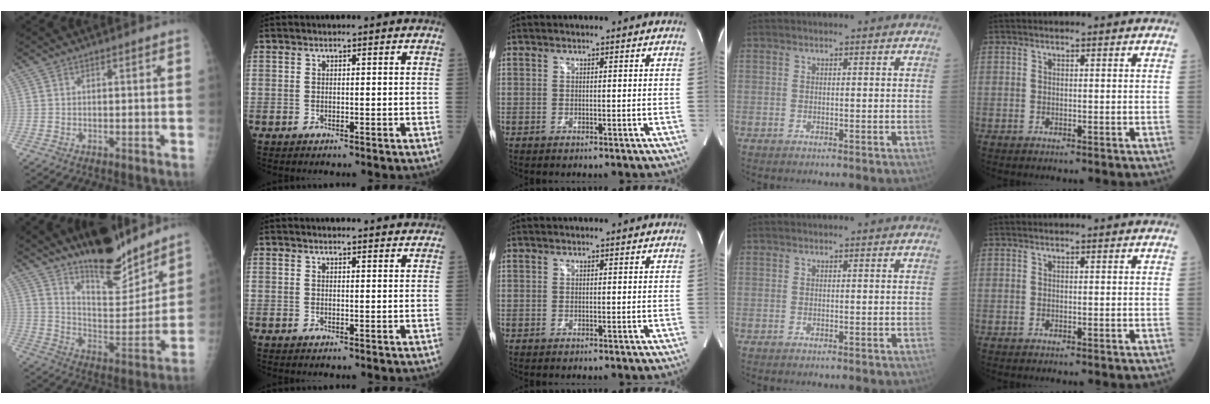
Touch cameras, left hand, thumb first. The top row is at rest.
{"thumb": {"total": 17.6, "force": [14.6, 4.8, 8.6], "torque": [-0.096, -0.109, 0.245]}, "index": {"total": 6.9, "force": [6.6, 0.9, 1.6], "torque": [-0.010, 0.011, 0.061]}}